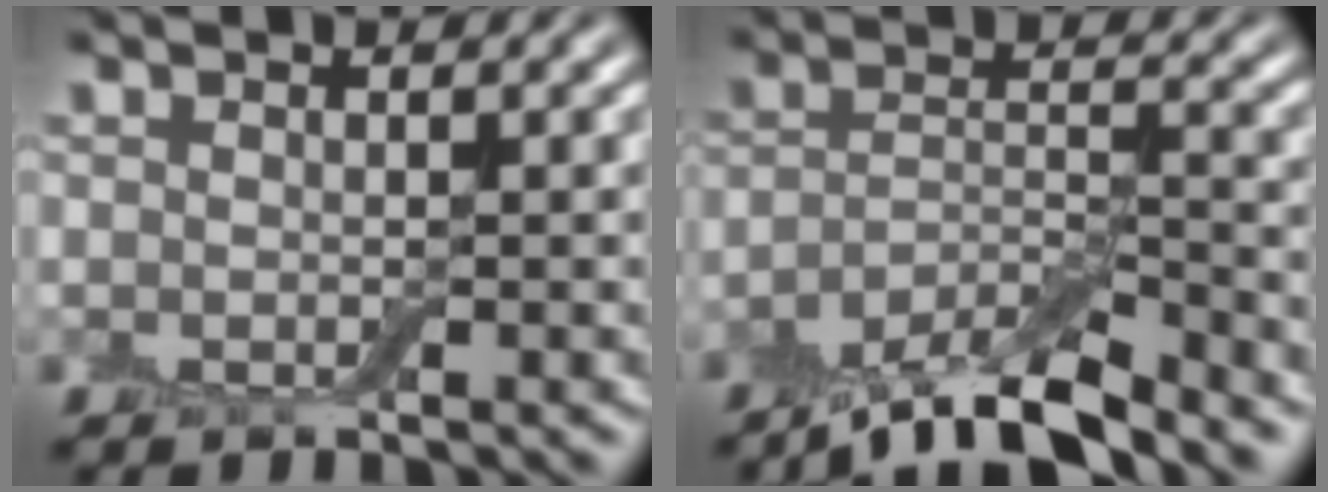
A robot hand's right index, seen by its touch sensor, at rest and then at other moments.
{"total": 6.7, "force": [-5.4, 1.5, 3.7], "torque": [-0.065, -0.007, -0.098]}